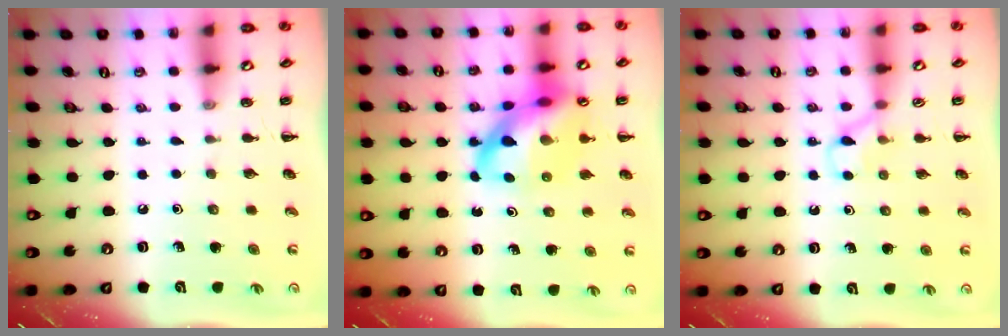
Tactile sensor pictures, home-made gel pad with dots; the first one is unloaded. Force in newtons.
{"total": 16.5, "press": 15.9, "slide": 4.3}
{"total": 4.8, "press": 4.6, "slide": 1.3}